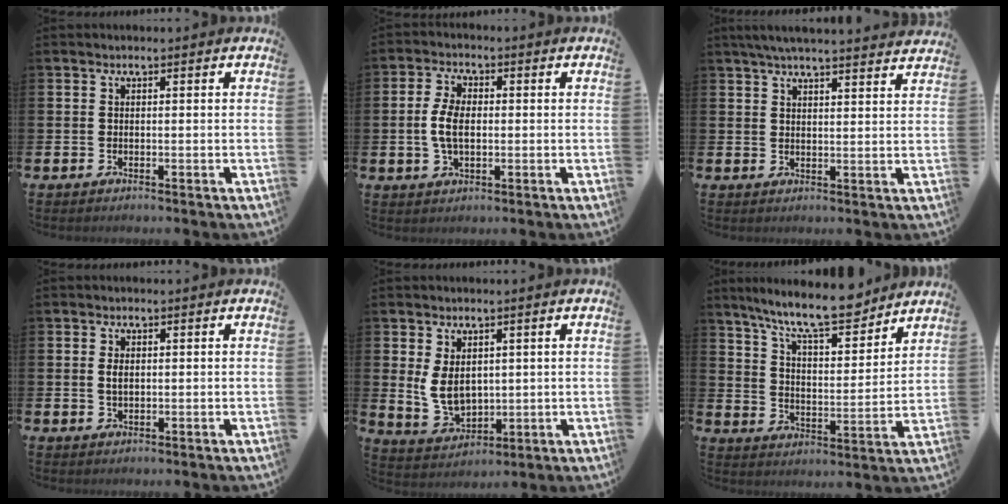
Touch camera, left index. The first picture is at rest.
{"total": 4.9, "force": [0.1, 2.7, 4.0], "torque": [-0.078, 0.006, -0.002]}
{"total": 4.9, "force": [4.7, 0.0, 1.4], "torque": [-0.037, -0.017, 0.084]}
{"total": 1.5, "force": [0.4, 0.9, 1.2], "torque": [-0.009, 0.001, 0.002]}
{"total": 5.3, "force": [1.6, 3.6, 3.6], "torque": [-0.061, -0.002, 0.029]}
{"total": 11.5, "force": [10.2, 2.0, 4.8], "torque": [-0.109, -0.059, 0.179]}